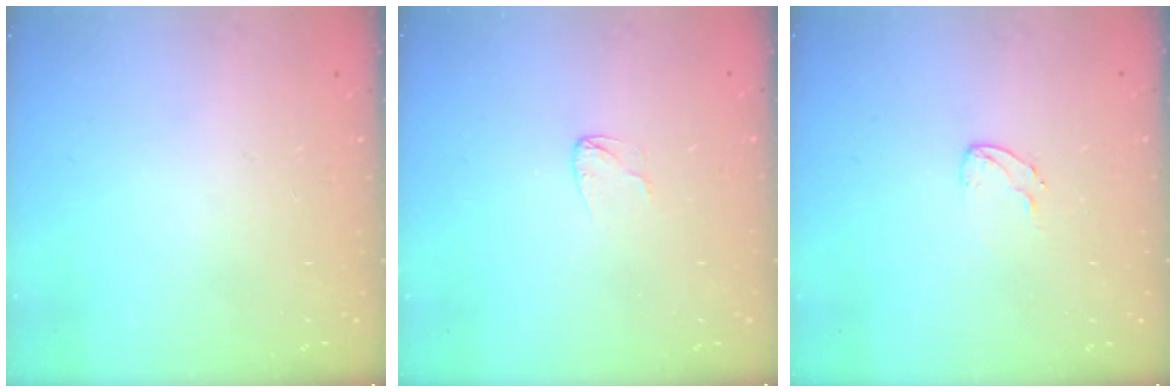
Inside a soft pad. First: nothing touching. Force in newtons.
{"total": 3.4, "press": 3.4, "slide": 0.3}
{"total": 3.6, "press": 3.6, "slide": 0.2}